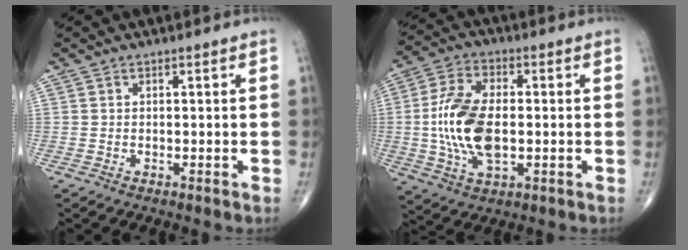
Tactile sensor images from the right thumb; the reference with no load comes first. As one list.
[{"total": 14.2, "force": [-0.7, 7.4, 12.1], "torque": [-0.244, 0.004, -0.013]}]